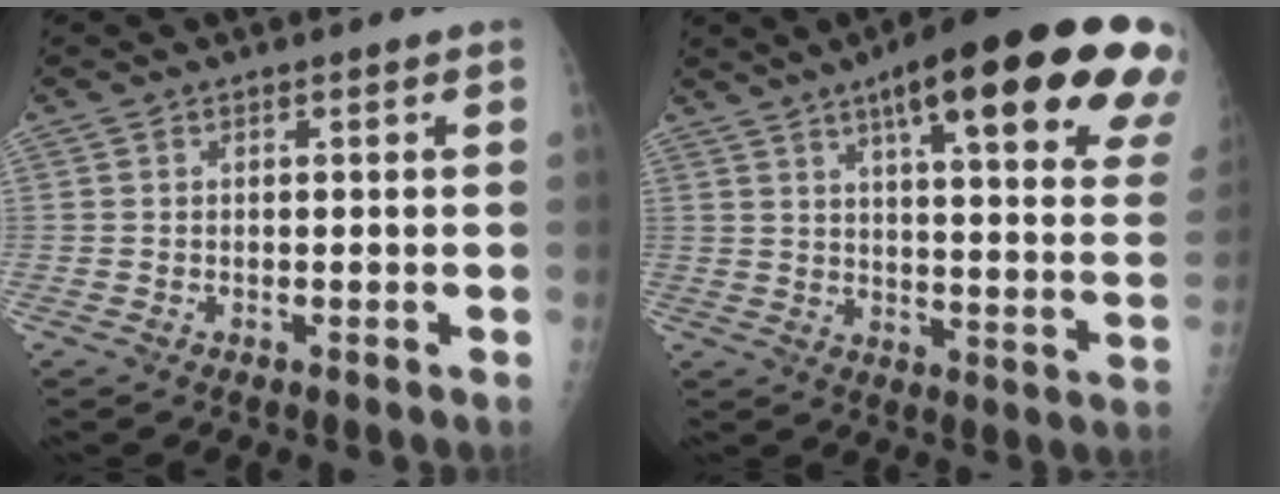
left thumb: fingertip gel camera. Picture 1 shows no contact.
{"total": 28.0, "force": [15.7, 6.0, 22.4], "torque": [-0.251, -0.026, 0.207]}